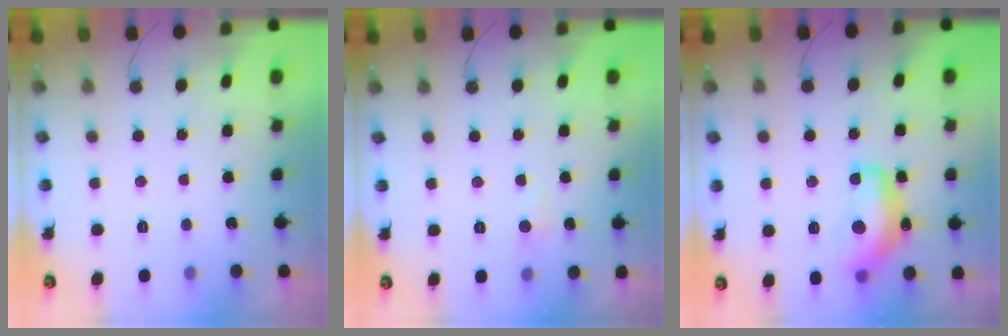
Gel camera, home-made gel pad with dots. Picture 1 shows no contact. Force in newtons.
{"total": 2.8, "press": 2.7, "slide": 0.4}
{"total": 13.4, "press": 13.4, "slide": 0.9}